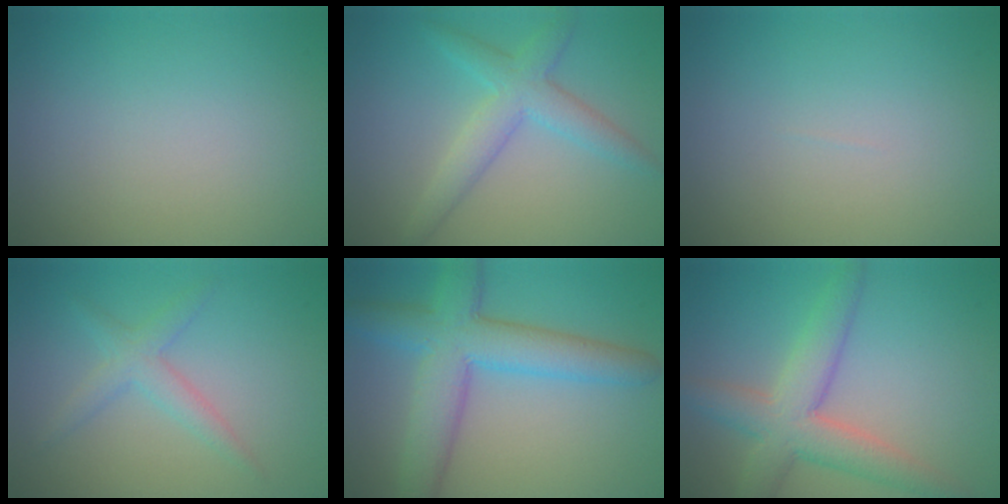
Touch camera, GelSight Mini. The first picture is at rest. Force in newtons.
{"total": 3.9, "press": 3.9, "slide": 0.2}
{"total": 0.0}
{"total": 2.3, "press": 2.3, "slide": 0.2}
{"total": 7.2, "press": 7.2, "slide": 0.2}
{"total": 5.5, "press": 5.5, "slide": 0.2}